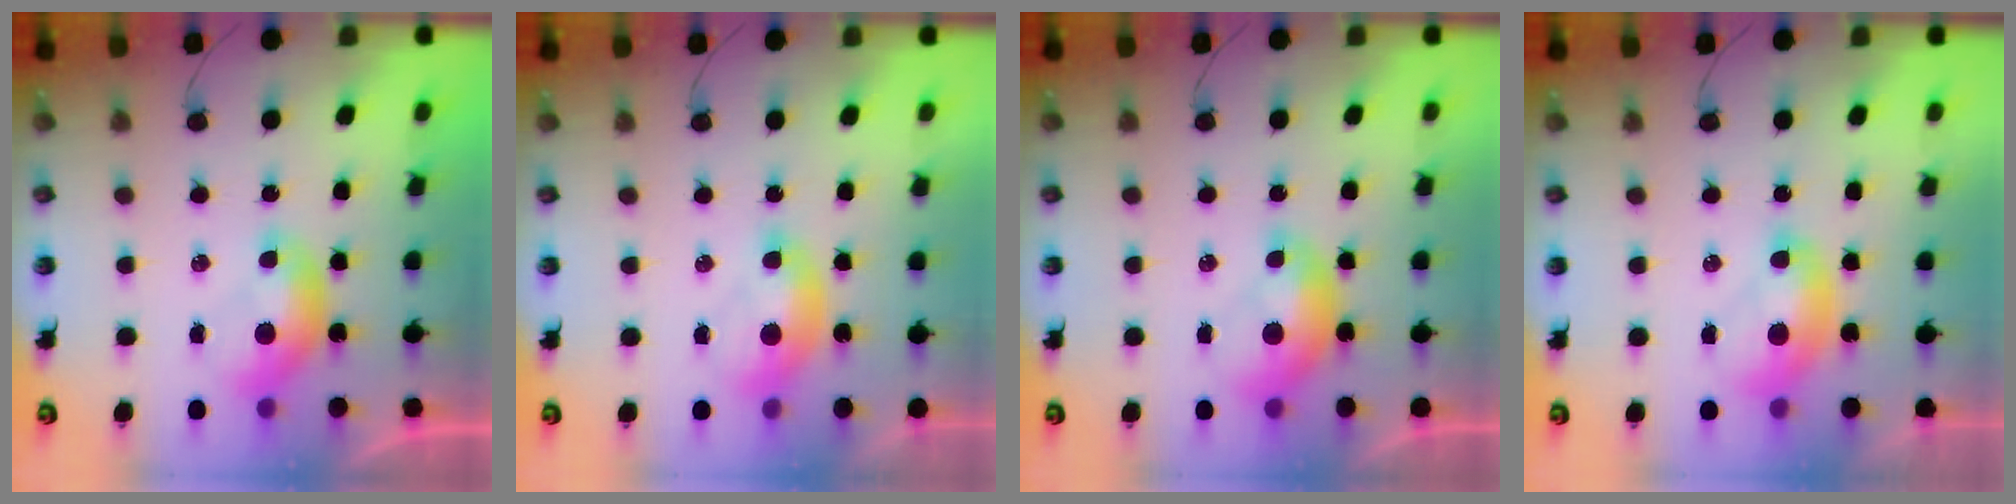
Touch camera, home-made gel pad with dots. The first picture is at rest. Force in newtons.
{"total": 1.6, "press": 1.5, "slide": 0.6}
{"total": 1.5, "press": 1.4, "slide": 0.4}
{"total": 2.0, "press": 1.9, "slide": 0.4}